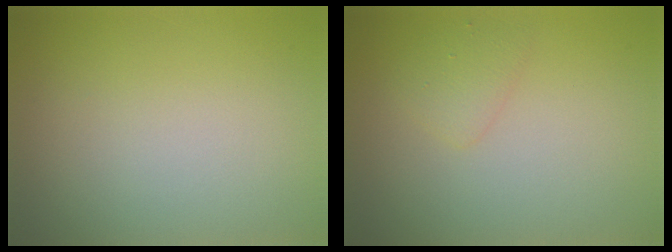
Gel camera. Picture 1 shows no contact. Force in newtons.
{"total": 1.3, "press": 1.3, "slide": 0.1}